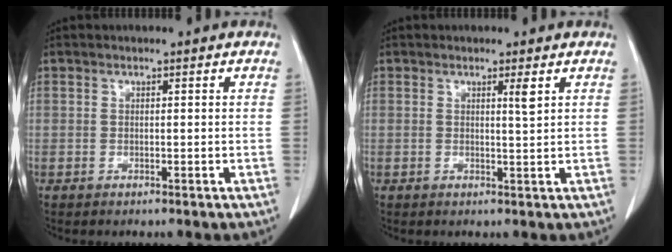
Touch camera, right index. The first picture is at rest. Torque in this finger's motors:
{"motor_torque": [0.02, 0.08, 0.00, 0.00]}